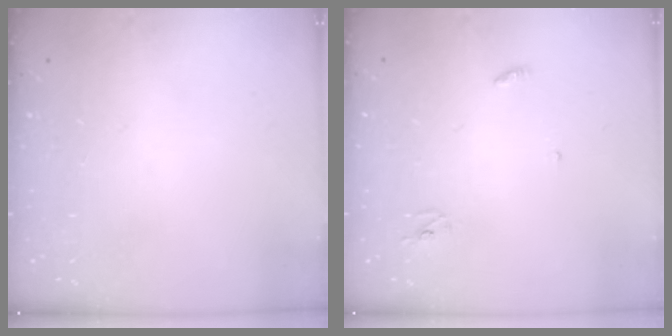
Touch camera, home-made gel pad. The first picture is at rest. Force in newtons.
{"total": 2.8, "press": 2.8, "slide": 0.2}